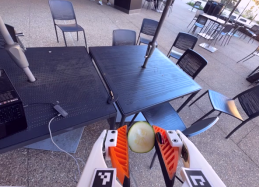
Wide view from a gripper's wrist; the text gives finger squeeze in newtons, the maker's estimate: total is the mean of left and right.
{"total": 7.6, "left": 7.0, "right": 8.2}